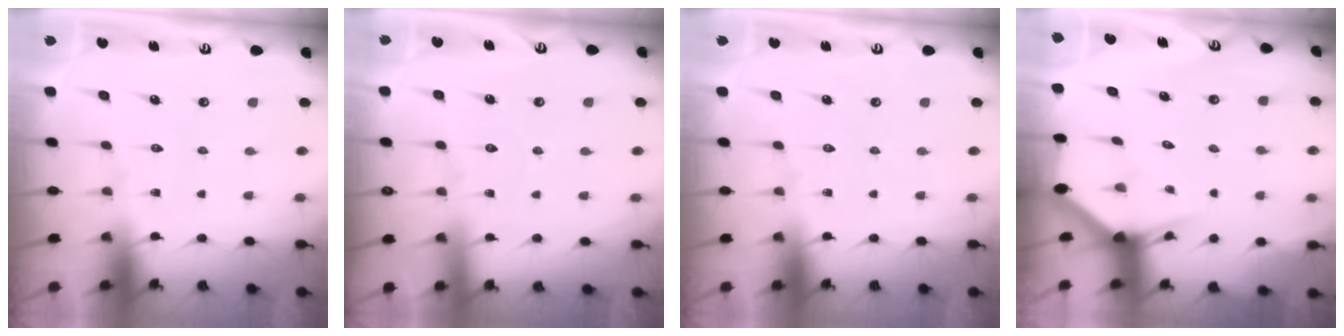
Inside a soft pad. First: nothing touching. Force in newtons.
{"total": 2.7, "press": 2.7, "slide": 0.3}
{"total": 0.0}
{"total": 2.7, "press": 2.7, "slide": 0.1}